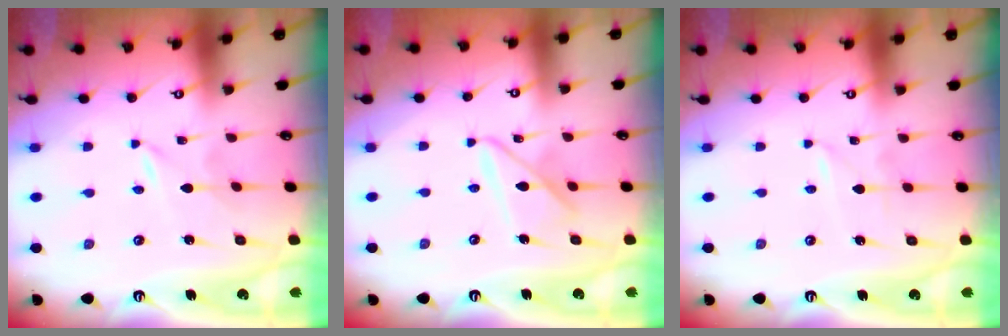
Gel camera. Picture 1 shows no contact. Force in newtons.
{"total": 10.4, "press": 10.4, "slide": 0.8}
{"total": 0.6, "press": 0.6, "slide": 0.0}